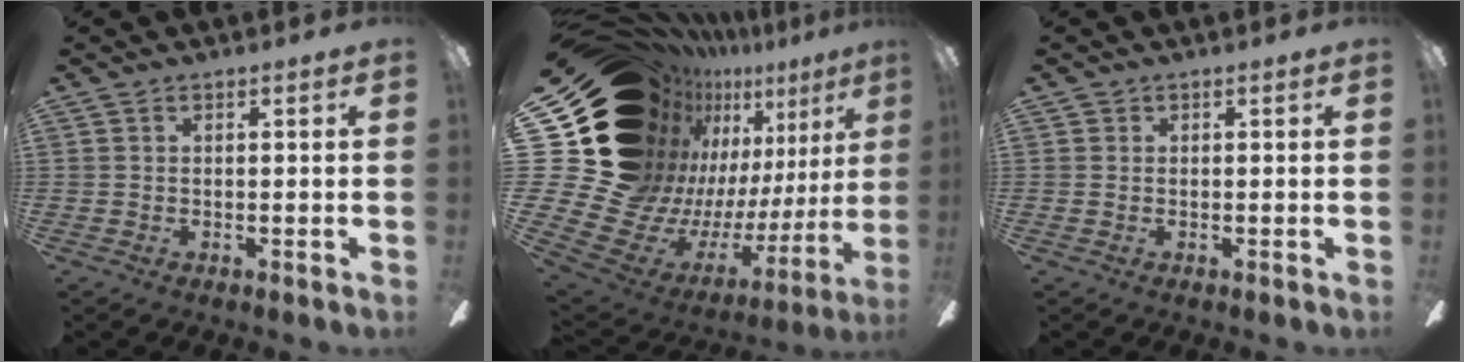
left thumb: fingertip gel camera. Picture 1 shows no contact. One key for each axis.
{"total": 22.9, "fx": 10.6, "fy": 15.5, "fz": 13.2, "tx": -0.225, "ty": -0.146, "tz": 0.262}
{"total": 0.0}